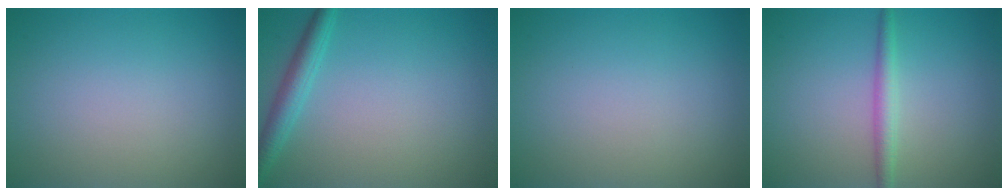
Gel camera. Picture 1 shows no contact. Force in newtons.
{"total": 2.5, "press": 2.5, "slide": 0.1}
{"total": 0.0}
{"total": 2.0, "press": 2.0, "slide": 0.0}